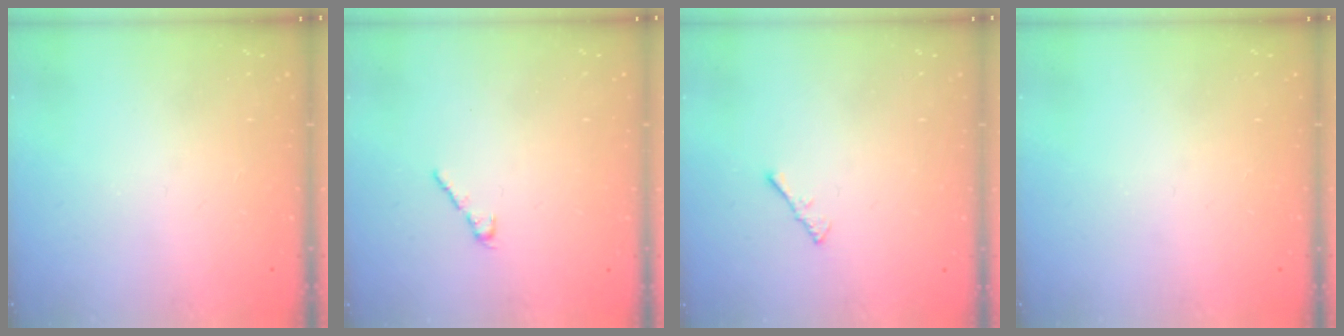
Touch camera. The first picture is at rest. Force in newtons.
{"total": 2.5, "press": 2.4, "slide": 0.7}
{"total": 1.5, "press": 1.4, "slide": 0.4}
{"total": 0.0}